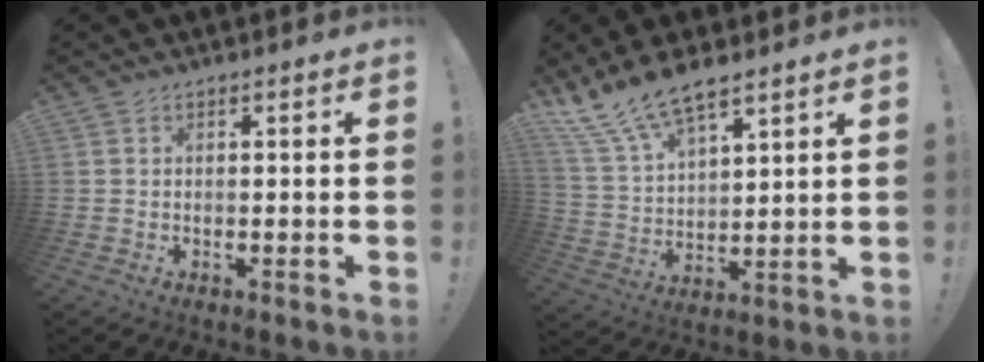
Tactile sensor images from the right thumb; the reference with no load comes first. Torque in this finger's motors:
{"motor_torque": [0.76, 0.86, 0.87, 0.78, 0.05]}